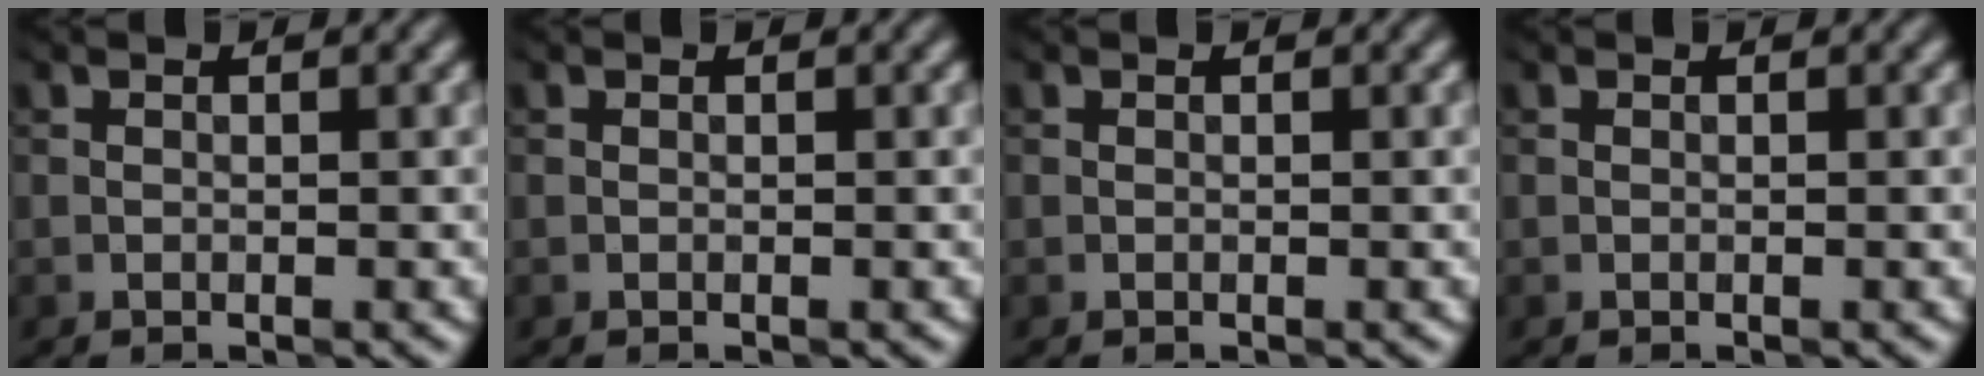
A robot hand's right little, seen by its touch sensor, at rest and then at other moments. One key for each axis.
{"total": 0.0}
{"total": 0.0}
{"total": 0.0}